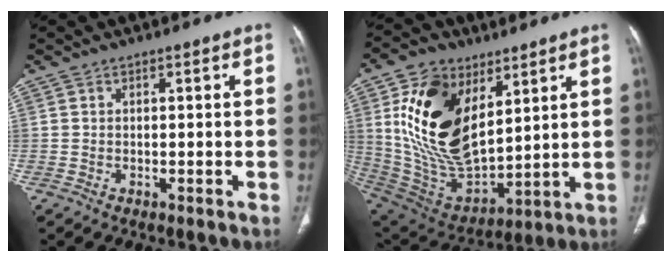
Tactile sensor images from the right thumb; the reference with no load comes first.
{"total": 22.7, "force": [7.6, 13.1, 17.0], "torque": [-0.301, -0.038, 0.155]}